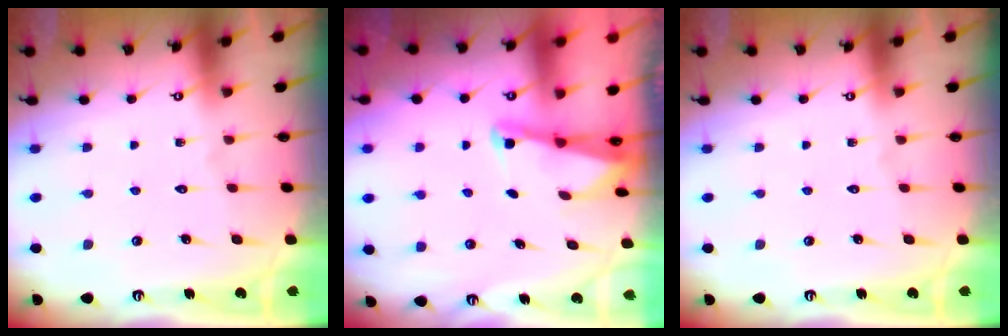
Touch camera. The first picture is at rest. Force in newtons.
{"total": 1.4, "press": 1.4, "slide": 0.2}
{"total": 0.0}